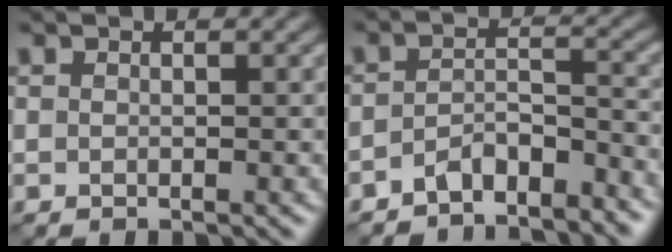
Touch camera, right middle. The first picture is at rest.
{"total": 3.8, "force": [-3.4, 0.8, 1.4], "torque": [-0.033, 0.005, -0.068]}